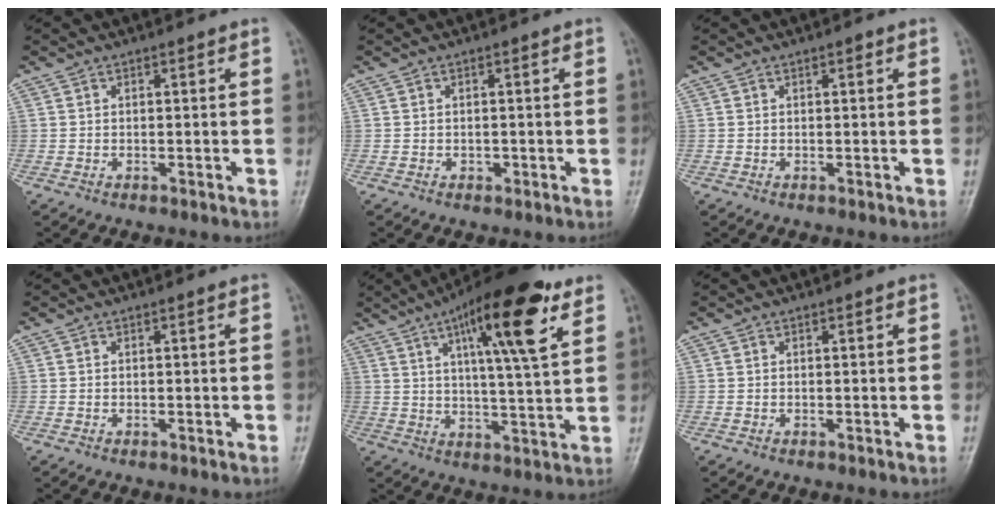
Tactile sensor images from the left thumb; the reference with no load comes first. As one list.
[{"total": 0.8, "force": [-0.1, 0.7, 0.4], "torque": [-0.001, 0.002, -0.002]}, {"total": 0.7, "force": [0.4, 0.3, 0.6], "torque": [-0.007, 0.000, 0.003]}, {"total": 0.0}, {"total": 19.1, "force": [9.8, 4.0, 16.0], "torque": [-0.232, -0.035, 0.151]}, {"total": 0.0}]